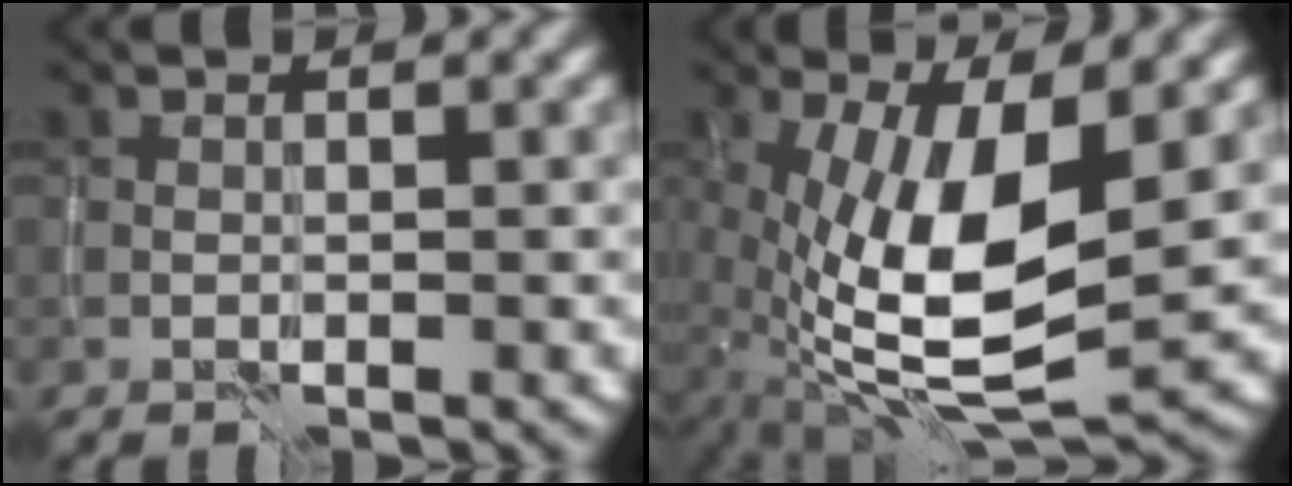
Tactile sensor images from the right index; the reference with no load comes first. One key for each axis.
{"total": 11.9, "fx": -0.4, "fy": 4.3, "fz": 11.0, "tx": -0.209, "ty": -0.012, "tz": -0.007}